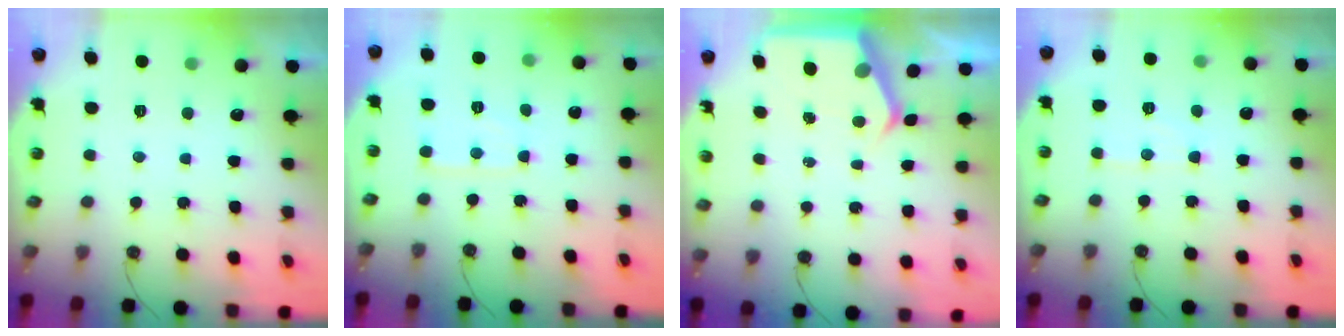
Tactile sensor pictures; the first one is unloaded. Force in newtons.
{"total": 6.5, "press": 6.5, "slide": 0.5}
{"total": 5.3, "press": 5.2, "slide": 0.5}
{"total": 7.4, "press": 7.4, "slide": 0.5}